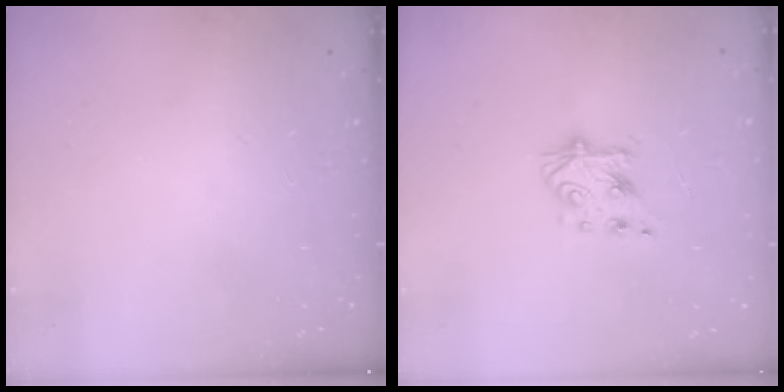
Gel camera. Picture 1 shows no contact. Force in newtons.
{"total": 6.4, "press": 6.4, "slide": 0.5}